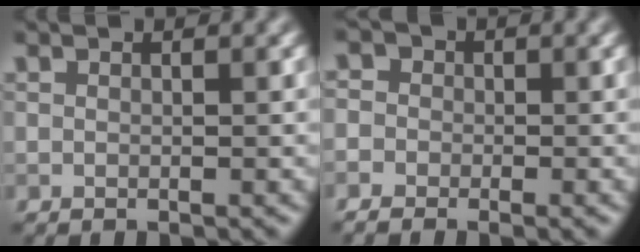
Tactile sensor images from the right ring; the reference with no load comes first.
{"total": 3.2, "force": [-1.4, 2.4, 1.5], "torque": [-0.013, 0.011, -0.034]}